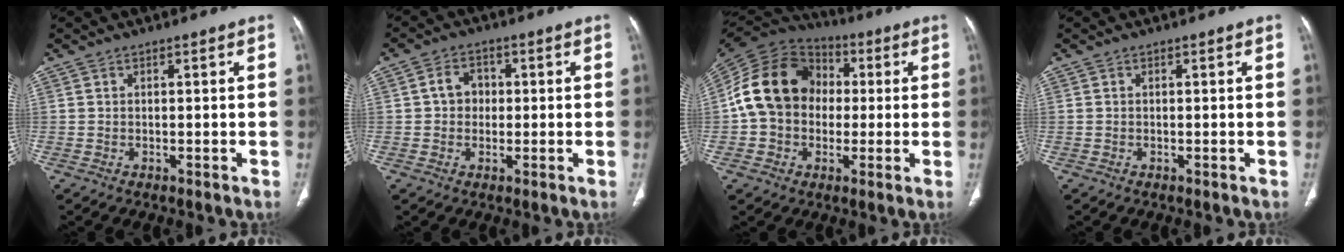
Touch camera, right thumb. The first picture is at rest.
{"total": 4.5, "force": [0.3, 3.8, 2.5], "torque": [-0.024, 0.010, 0.000]}
{"total": 17.1, "force": [0.5, 14.1, 9.7], "torque": [-0.164, 0.033, 0.000]}
{"total": 0.0}